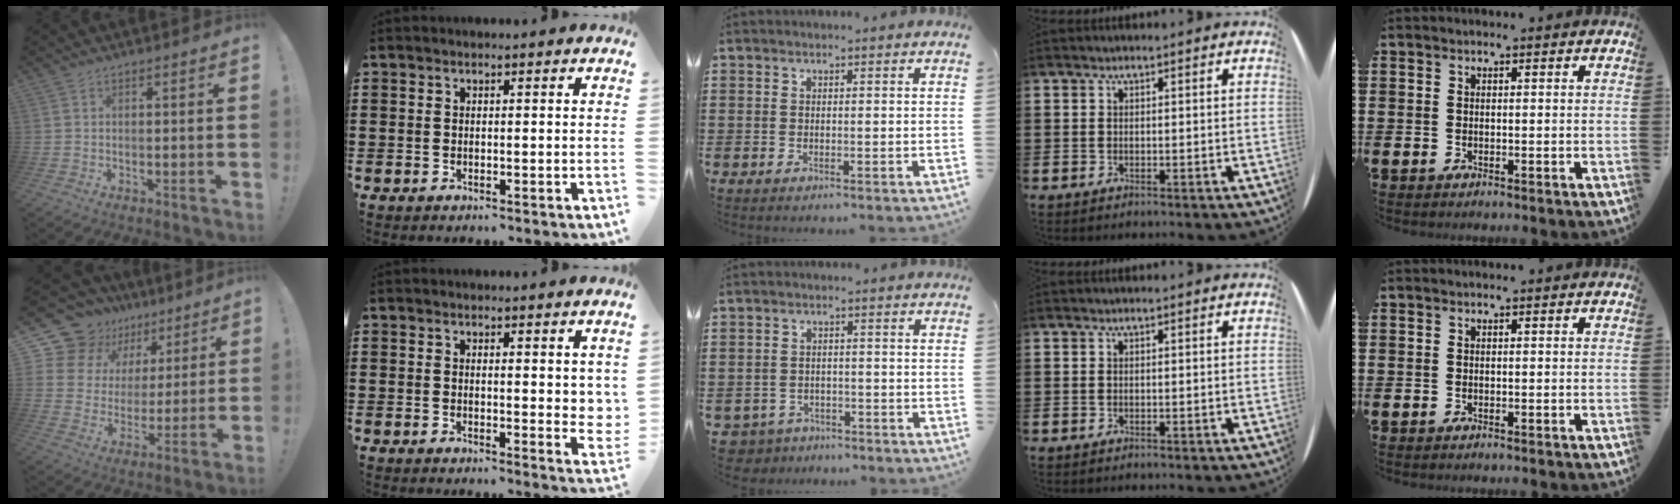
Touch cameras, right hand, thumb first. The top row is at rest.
{"thumb": {"total": 14.0, "force": [9.5, 9.6, 3.6], "torque": [-0.068, -0.067, 0.192]}, "index": {"total": 2.2, "force": [1.4, 0.8, 1.5], "torque": [-0.017, 0.000, 0.023]}, "middle": {"total": 3.0, "force": [-2.9, 0.7, -0.2], "torque": [-0.015, -0.006, -0.066]}}